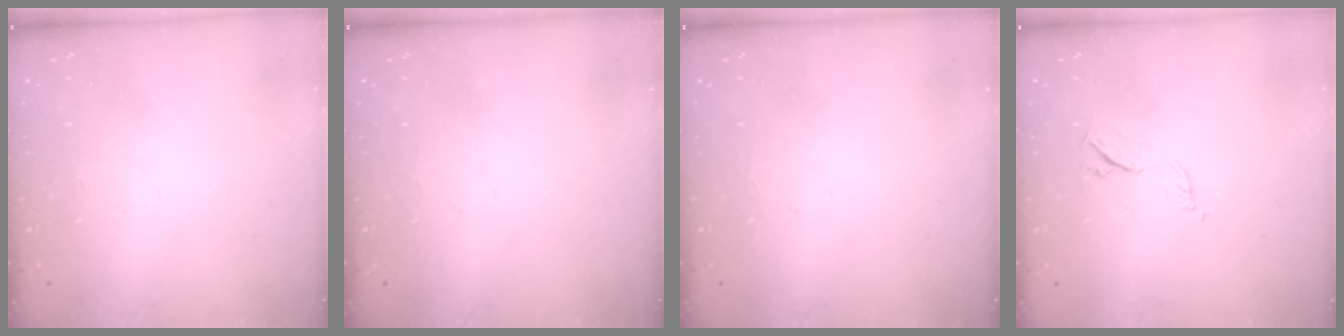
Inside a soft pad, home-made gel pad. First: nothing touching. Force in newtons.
{"total": 0.0}
{"total": 0.0}
{"total": 6.2, "press": 6.1, "slide": 1.1}